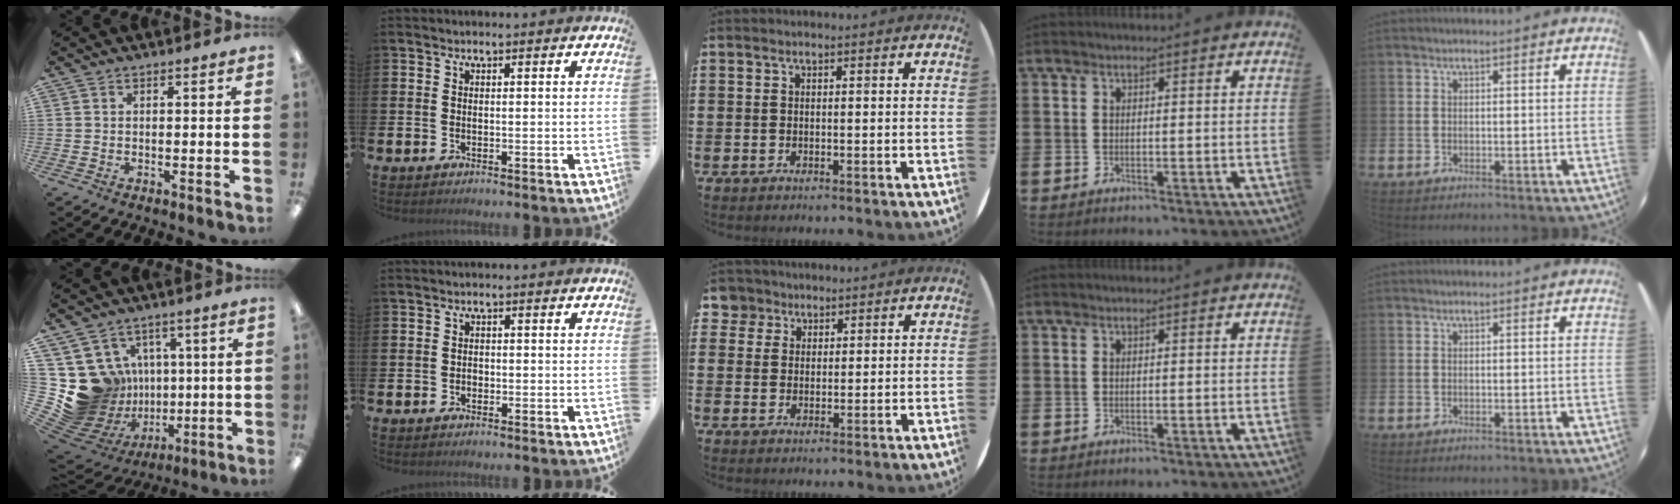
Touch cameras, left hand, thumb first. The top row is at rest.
{"thumb": {"total": 17.0, "force": [0.4, 16.3, 4.8], "torque": [-0.106, -0.029, 0.057]}, "index": {"total": 0.9, "force": [-0.4, 0.8, 0.2], "torque": [-0.006, 0.004, -0.009]}, "middle": {"total": 3.7, "force": [2.7, 2.6, 0.1], "torque": [-0.002, 0.001, 0.049]}}